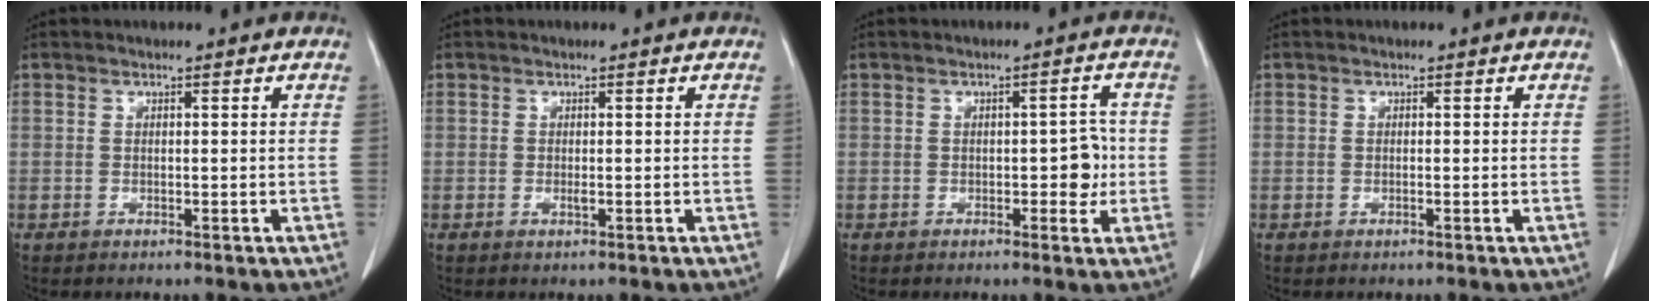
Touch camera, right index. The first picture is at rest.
{"total": 0.6, "force": [-0.1, 0.0, 0.6], "torque": [-0.014, -0.003, -0.002]}
{"total": 3.9, "force": [-0.6, 1.8, 3.4], "torque": [-0.036, 0.009, -0.006]}
{"total": 0.0}